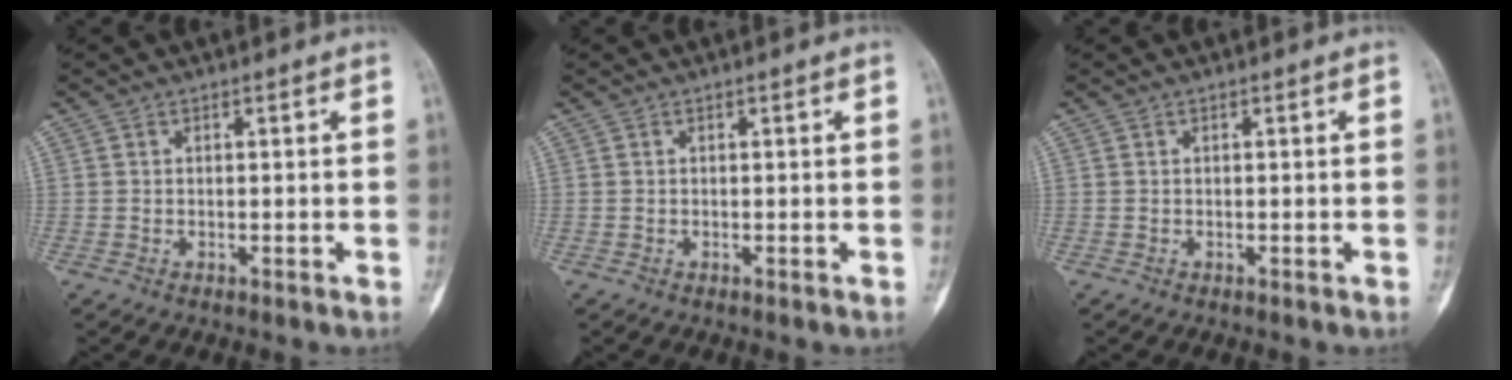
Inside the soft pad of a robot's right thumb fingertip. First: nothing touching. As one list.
[{"total": 0.0}, {"total": 0.0}]